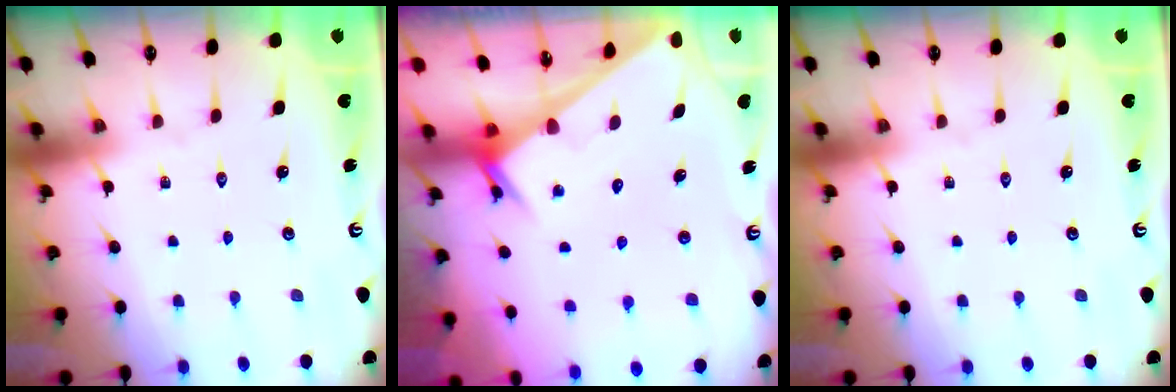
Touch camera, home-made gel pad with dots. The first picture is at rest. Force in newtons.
{"total": 2.6, "press": 2.6, "slide": 0.1}
{"total": 0.0}